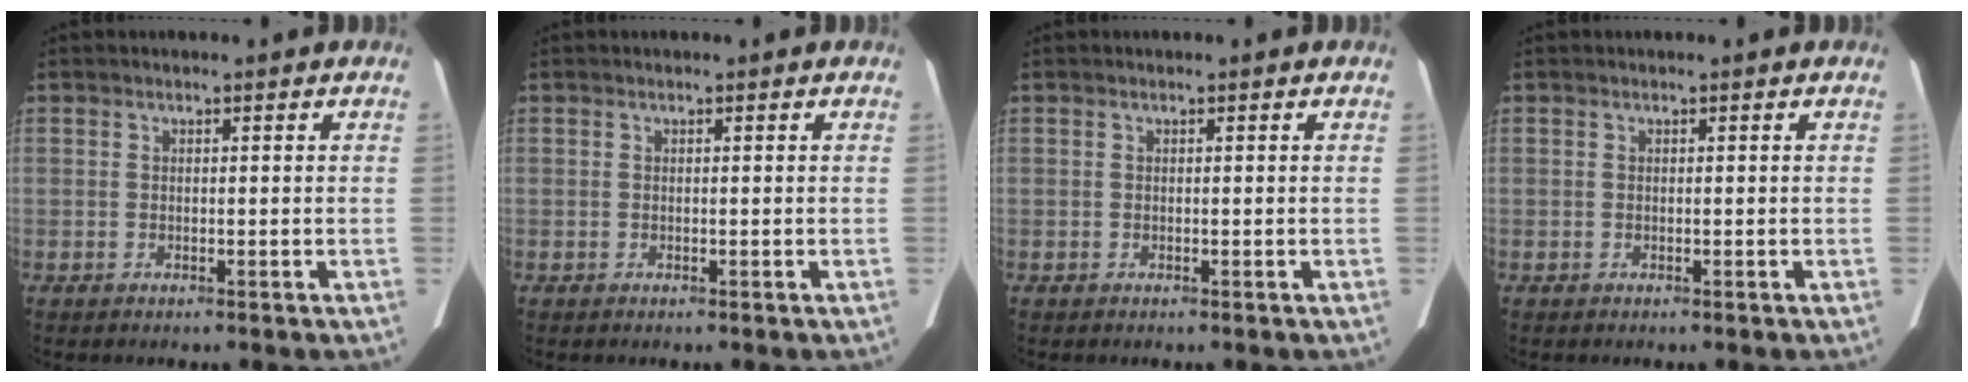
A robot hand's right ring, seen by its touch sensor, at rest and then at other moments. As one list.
[{"total": 0.0}, {"total": 0.0}, {"total": 0.0}]